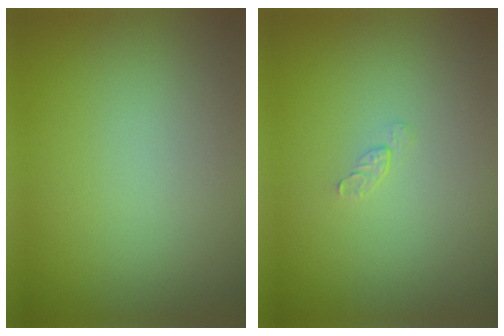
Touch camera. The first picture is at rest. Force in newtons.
{"total": 0.5, "press": 0.3, "slide": 0.4}